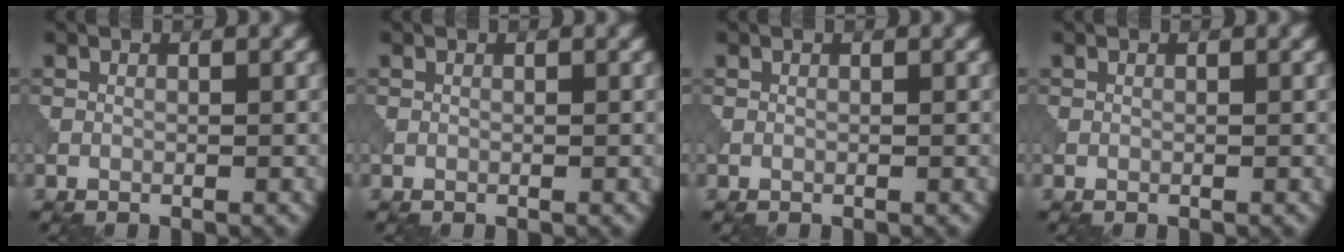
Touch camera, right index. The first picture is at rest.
{"total": 0.0}
{"total": 0.0}
{"total": 0.0}